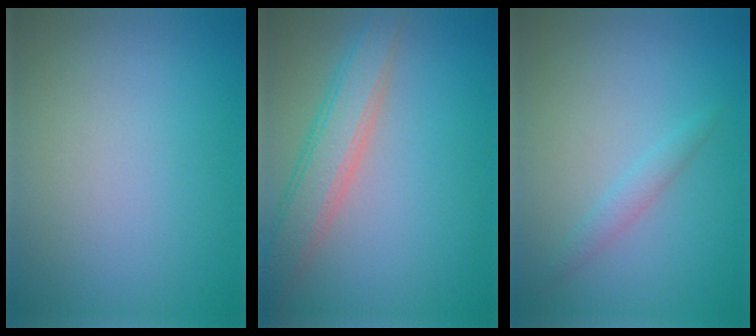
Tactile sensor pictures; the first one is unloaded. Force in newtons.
{"total": 4.7, "press": 4.7, "slide": 0.4}
{"total": 1.3, "press": 1.3, "slide": 0.1}